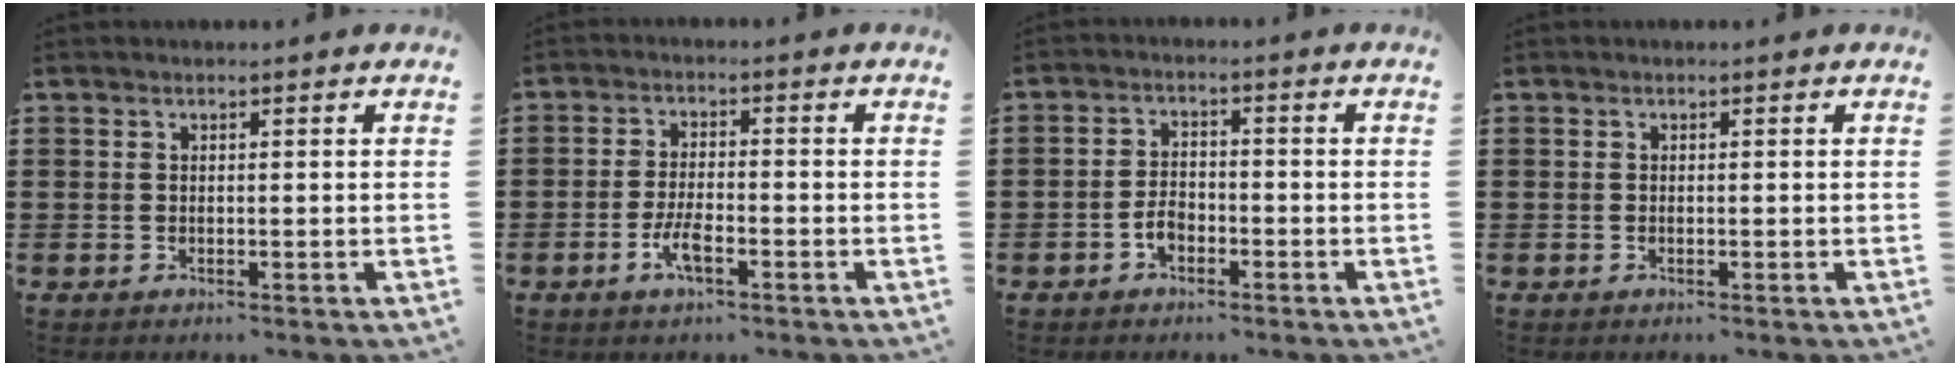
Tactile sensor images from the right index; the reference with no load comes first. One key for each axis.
{"total": 4.5, "fx": -2.1, "fy": 1.5, "fz": 3.6, "tx": -0.081, "ty": -0.001, "tz": -0.044}
{"total": 3.1, "fx": -1.6, "fy": 1.7, "fz": 2.0, "tx": -0.047, "ty": 0.003, "tz": -0.035}
{"total": 0.0}